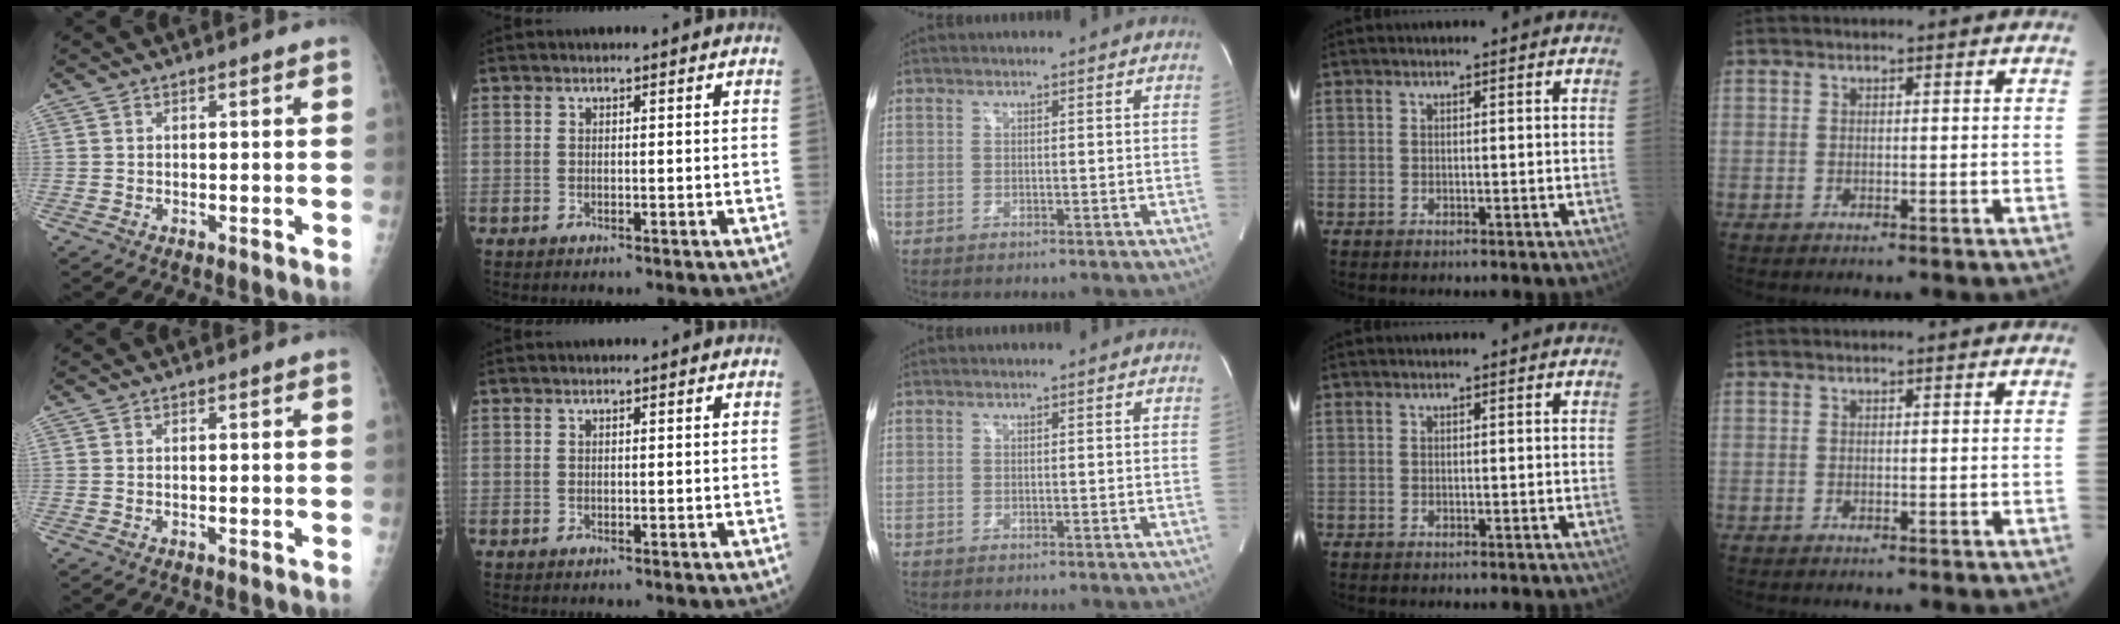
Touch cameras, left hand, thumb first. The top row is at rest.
{}